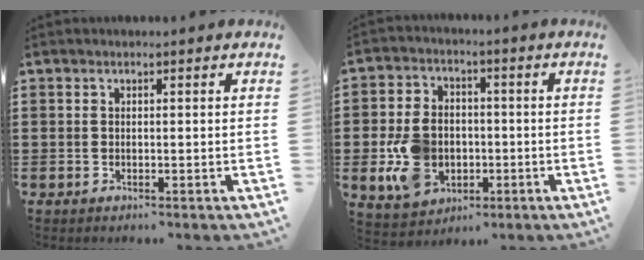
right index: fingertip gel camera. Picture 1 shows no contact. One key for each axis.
{"total": 9.3, "fx": -1.9, "fy": 6.8, "fz": 6.0, "tx": -0.159, "ty": 0.009, "tz": -0.038}